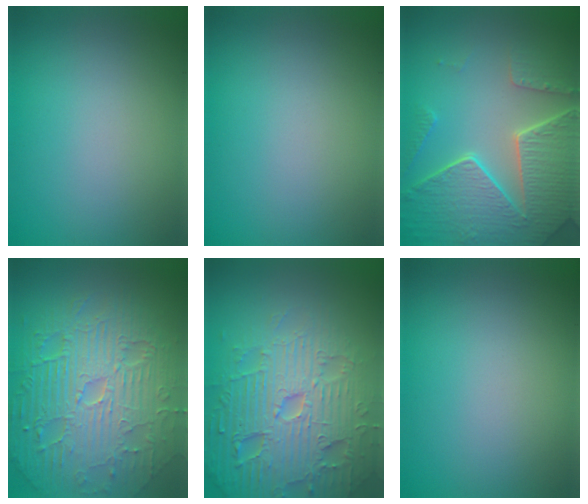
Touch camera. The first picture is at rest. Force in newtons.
{"total": 0.0}
{"total": 8.4, "press": 6.1, "slide": 5.8}
{"total": 11.7, "press": 7.5, "slide": 8.9}
{"total": 7.8, "press": 7.6, "slide": 1.9}
{"total": 0.0}